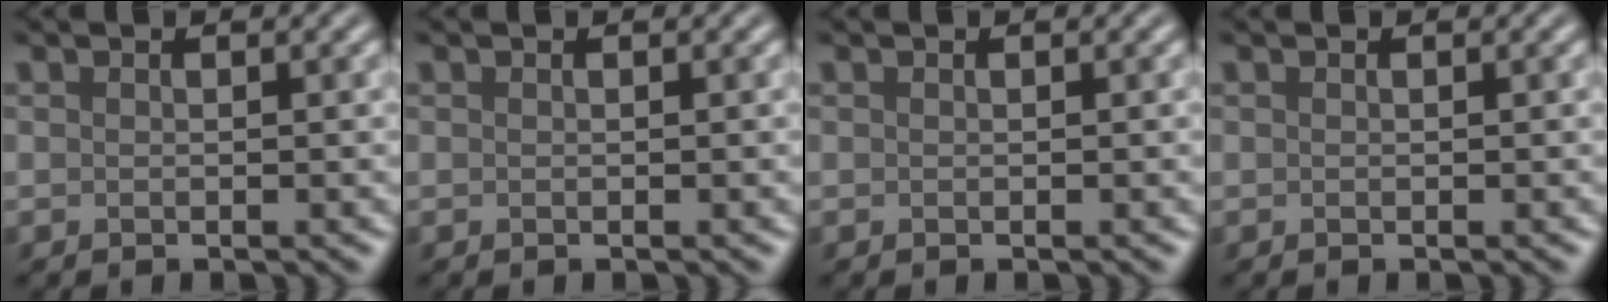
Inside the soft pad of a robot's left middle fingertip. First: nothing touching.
{"total": 0.0}
{"total": 0.0}
{"total": 0.0}